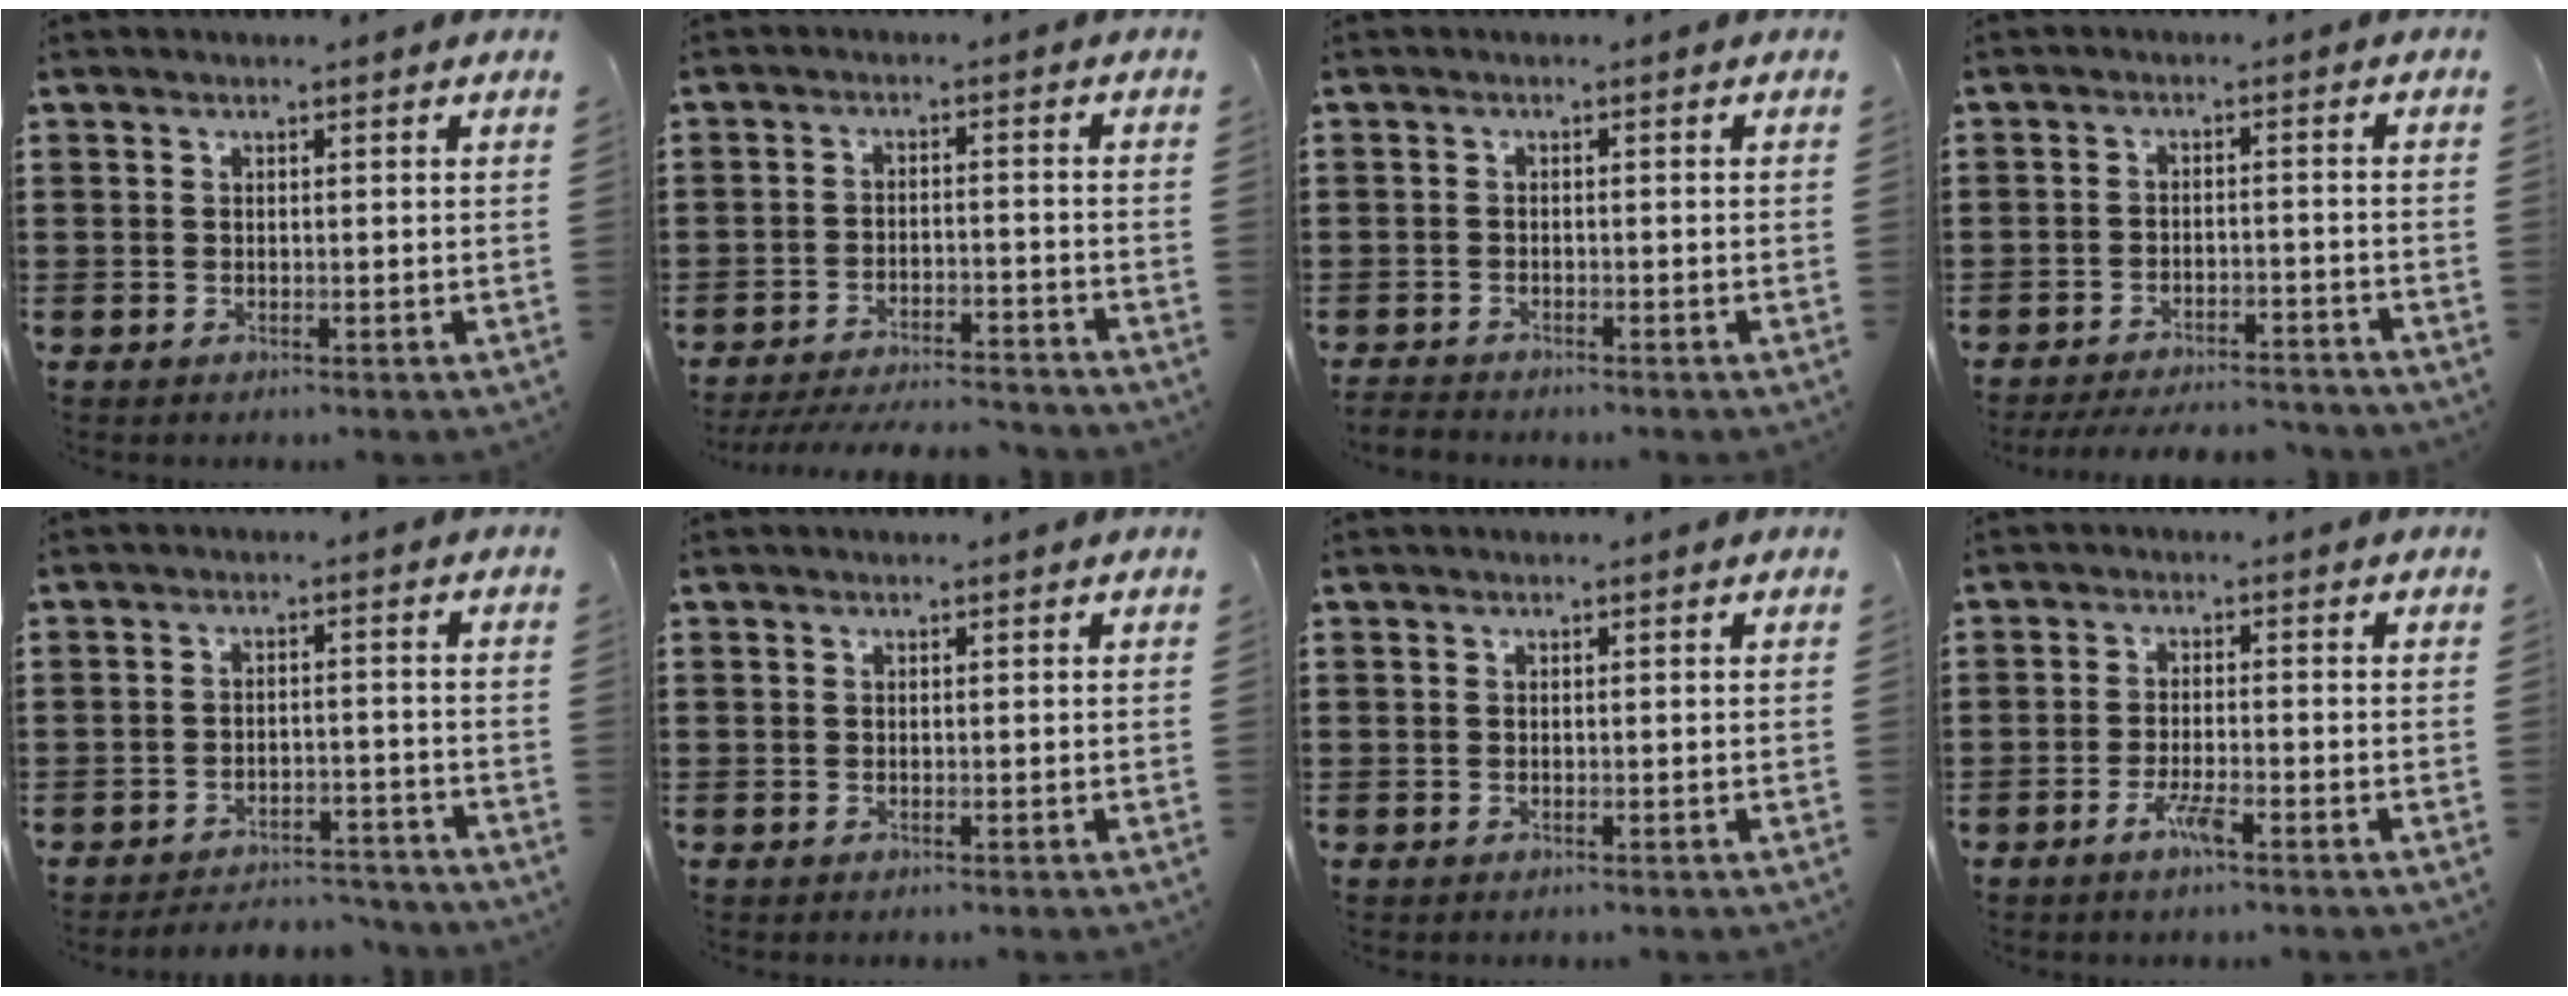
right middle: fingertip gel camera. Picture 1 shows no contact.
{"total": 5.0, "force": [-4.8, 0.1, 1.3], "torque": [-0.028, -0.006, -0.095]}
{"total": 1.5, "force": [-1.5, 0.1, 0.0], "torque": [-0.005, -0.001, -0.031]}
{"total": 4.1, "force": [-4.0, 0.2, 0.9], "torque": [-0.023, -0.003, -0.081]}
{"total": 4.0, "force": [-4.0, 0.5, 0.0], "torque": [-0.007, 0.002, -0.085]}
{"total": 0.0}
{"total": 0.0}
{"total": 3.8, "force": [-2.1, 0.5, 3.1], "torque": [-0.072, -0.008, -0.043]}